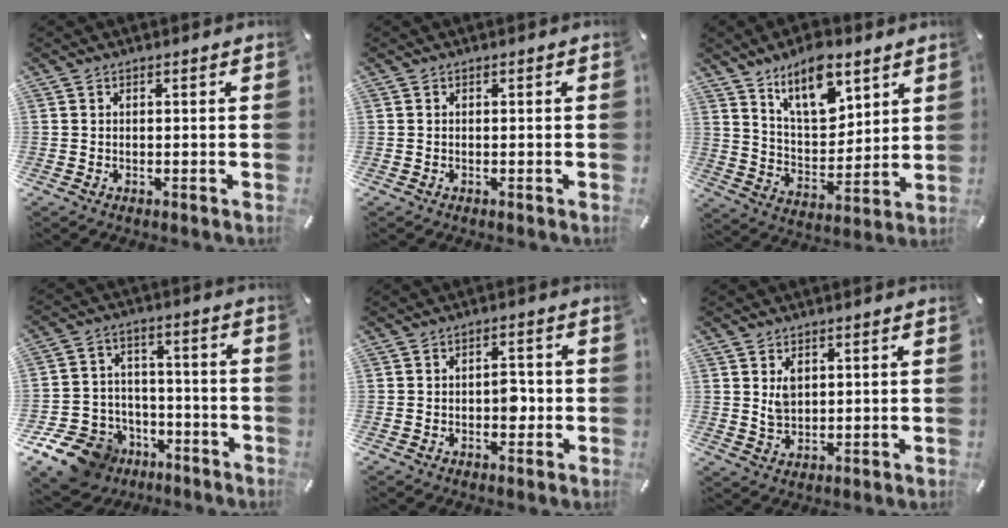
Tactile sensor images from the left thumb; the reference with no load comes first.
{"total": 0.0}
{"total": 13.9, "force": [9.2, 7.1, 7.8], "torque": [-0.128, -0.043, 0.166]}
{"total": 13.0, "force": [-8.3, 9.3, 3.6], "torque": [-0.064, 0.057, -0.143]}
{"total": 4.2, "force": [-0.5, 2.7, 3.2], "torque": [-0.033, -0.001, -0.014]}
{"total": 3.8, "force": [1.8, 2.8, 1.9], "torque": [-0.034, -0.001, 0.032]}